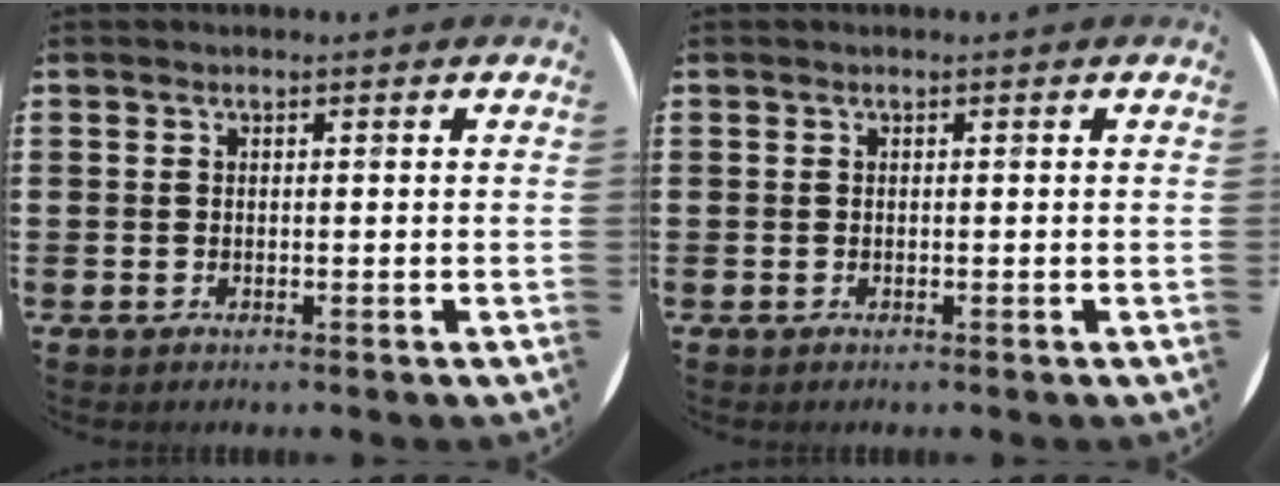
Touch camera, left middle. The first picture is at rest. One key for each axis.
{"total": 0.0}